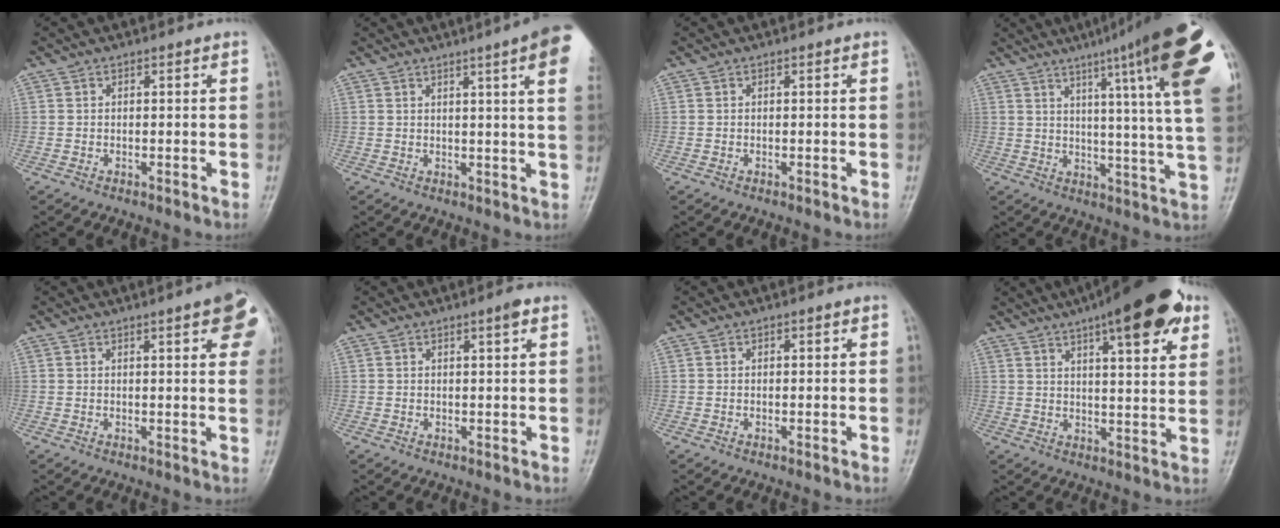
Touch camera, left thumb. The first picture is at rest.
{"total": 12.2, "force": [6.0, 0.9, 10.6], "torque": [-0.125, -0.013, 0.061]}
{"total": 0.0}
{"total": 24.9, "force": [12.1, 2.3, 21.7], "torque": [-0.259, -0.027, 0.152]}
{"total": 9.8, "force": [4.0, 2.3, 8.7], "torque": [-0.083, -0.006, 0.041]}
{"total": 1.8, "force": [1.0, 0.2, 1.5], "torque": [-0.024, -0.004, 0.015]}
{"total": 0.8, "force": [0.2, 0.4, 0.6], "torque": [-0.006, 0.001, 0.004]}
{"total": 18.4, "force": [10.2, 5.1, 14.4], "torque": [-0.187, -0.017, 0.143]}